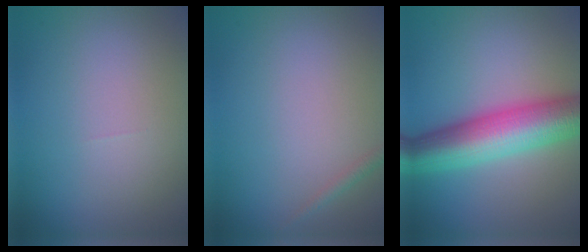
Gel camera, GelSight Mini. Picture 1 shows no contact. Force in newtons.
{"total": 0.8, "press": 0.7, "slide": 0.1}
{"total": 9.6, "press": 9.6, "slide": 0.2}